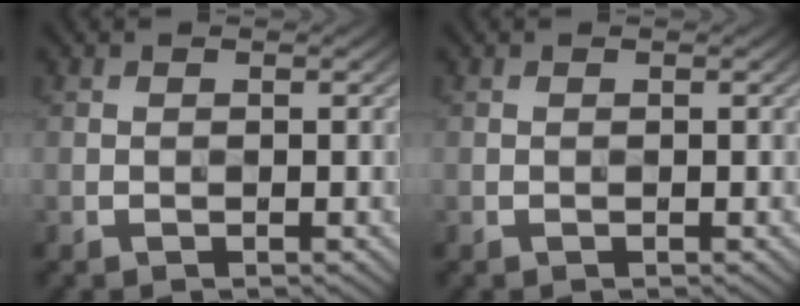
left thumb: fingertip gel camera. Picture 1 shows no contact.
{"total": 0.0}